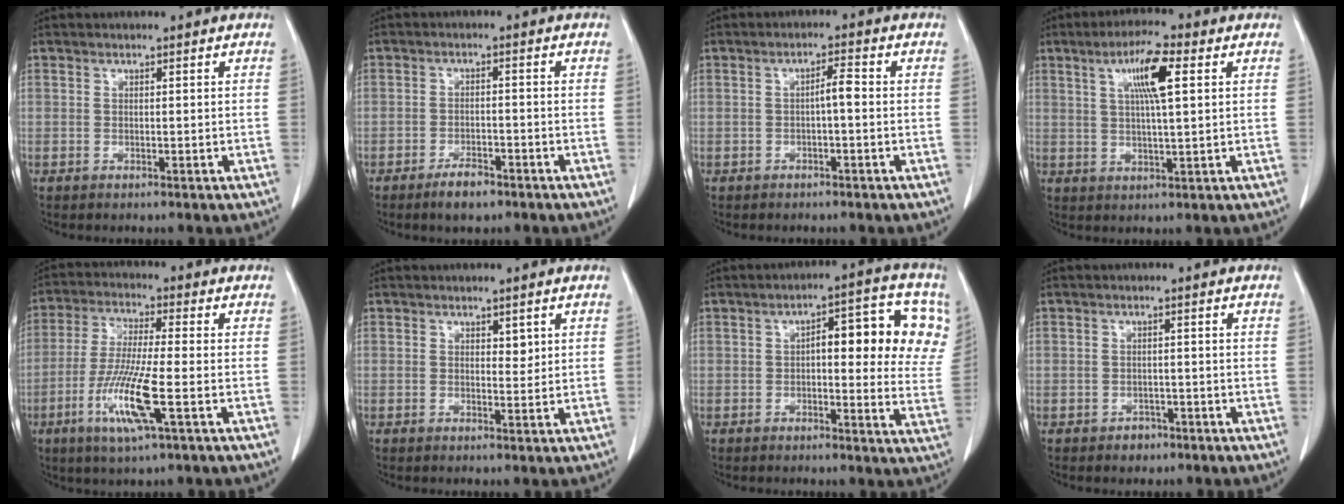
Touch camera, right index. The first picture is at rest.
{"total": 3.9, "force": [-2.8, 1.4, 2.3], "torque": [-0.042, 0.000, -0.045]}
{"total": 2.4, "force": [-0.4, 0.3, 2.3], "torque": [-0.039, 0.006, -0.005]}
{"total": 7.7, "force": [2.7, 0.7, 7.1], "torque": [-0.131, 0.006, 0.046]}
{"total": 10.9, "force": [-3.9, 0.4, 10.1], "torque": [-0.208, -0.018, -0.076]}
{"total": 1.4, "force": [0.7, 0.8, 0.9], "torque": [-0.010, -0.004, 0.013]}
{"total": 14.3, "force": [3.8, 4.9, 12.9], "torque": [-0.149, 0.028, 0.037]}
{"total": 2.0, "force": [-1.3, 1.5, 0.4], "torque": [-0.005, 0.006, -0.016]}